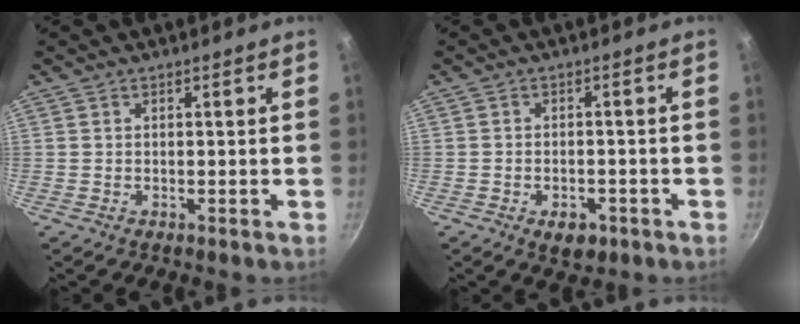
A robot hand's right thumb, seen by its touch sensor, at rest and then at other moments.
{"total": 4.7, "force": [-2.3, 2.9, 3.0], "torque": [-0.035, 0.015, -0.025]}